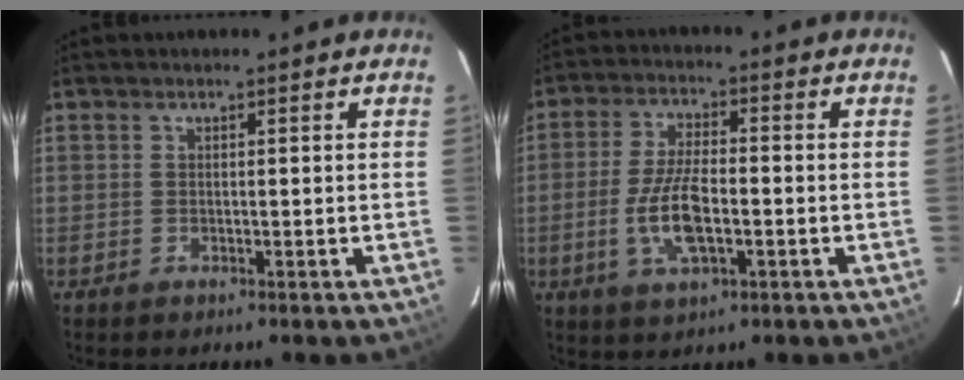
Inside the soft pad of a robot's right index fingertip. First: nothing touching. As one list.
[{"total": 9.3, "force": [-2.3, 3.5, 8.3], "torque": [-0.172, -0.003, -0.043]}]